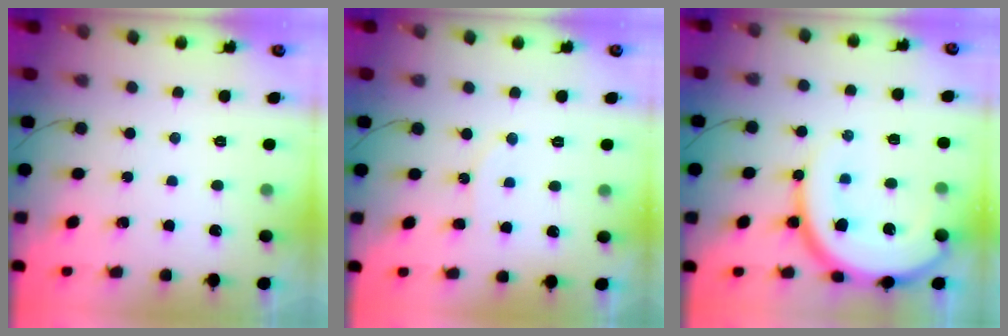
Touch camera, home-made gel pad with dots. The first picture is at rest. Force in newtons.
{"total": 6.5, "press": 6.2, "slide": 1.9}
{"total": 15.3, "press": 15.2, "slide": 1.2}